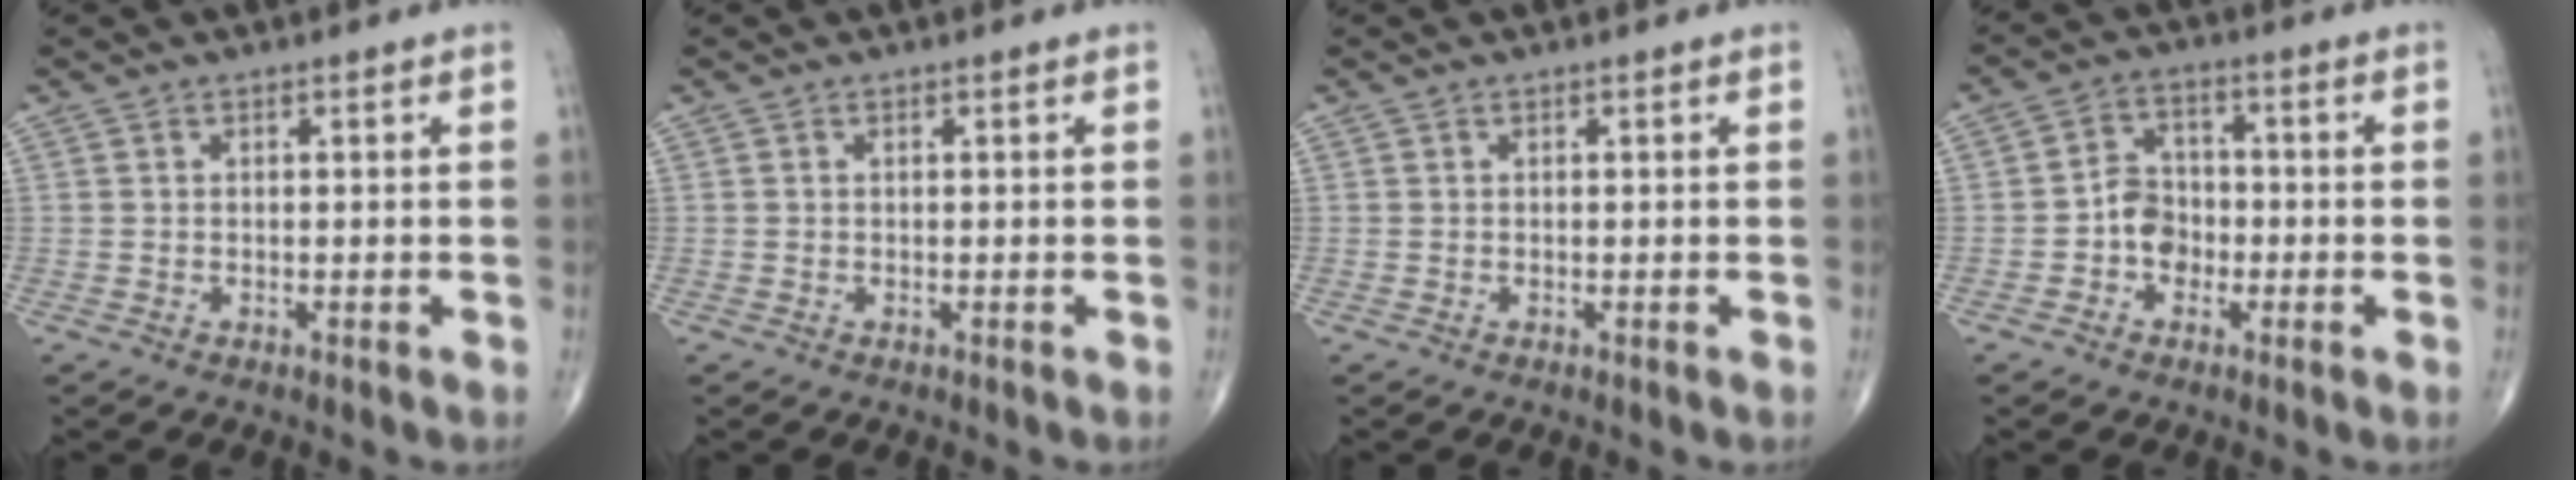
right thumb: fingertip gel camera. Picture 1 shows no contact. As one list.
[{"total": 0.0}, {"total": 0.0}, {"total": 5.7, "force": [-1.7, 4.6, 2.8], "torque": [-0.021, 0.025, -0.039]}]